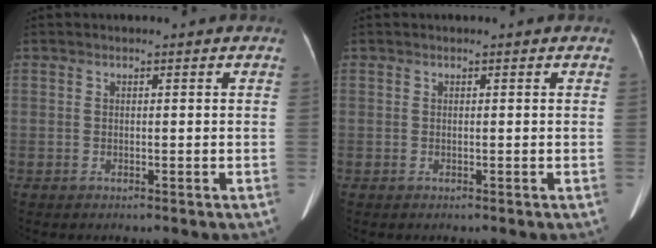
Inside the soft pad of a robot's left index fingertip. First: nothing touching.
{"total": 0.0}